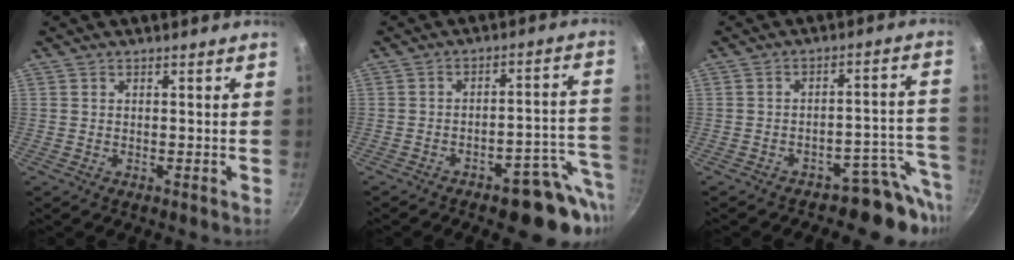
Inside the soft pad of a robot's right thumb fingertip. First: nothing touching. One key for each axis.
{"total": 13.2, "fx": -7.2, "fy": 5.4, "fz": 9.7, "tx": -0.069, "ty": 0.062, "tz": -0.092}
{"total": 8.6, "fx": -6.8, "fy": 4.0, "fz": 3.5, "tx": 0.019, "ty": 0.079, "tz": -0.096}